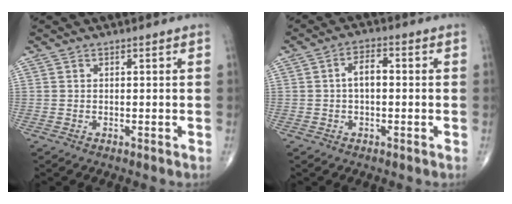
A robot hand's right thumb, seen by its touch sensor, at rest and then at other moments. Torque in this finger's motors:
{"motor_torque": [-0.05, 0.35, 0.07, -0.08, 0.01]}